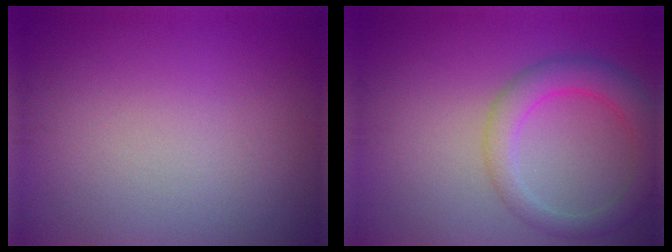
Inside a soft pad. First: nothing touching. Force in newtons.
{"total": 4.1, "press": 4.1, "slide": 0.1}